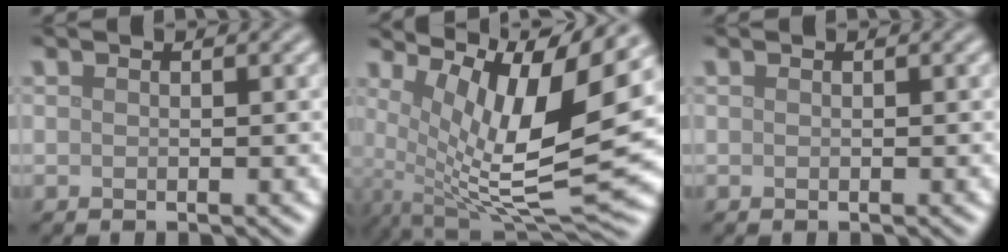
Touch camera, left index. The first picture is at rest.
{"total": 12.5, "force": [4.1, 3.4, 11.3], "torque": [-0.207, 0.003, 0.079]}
{"total": 0.0}